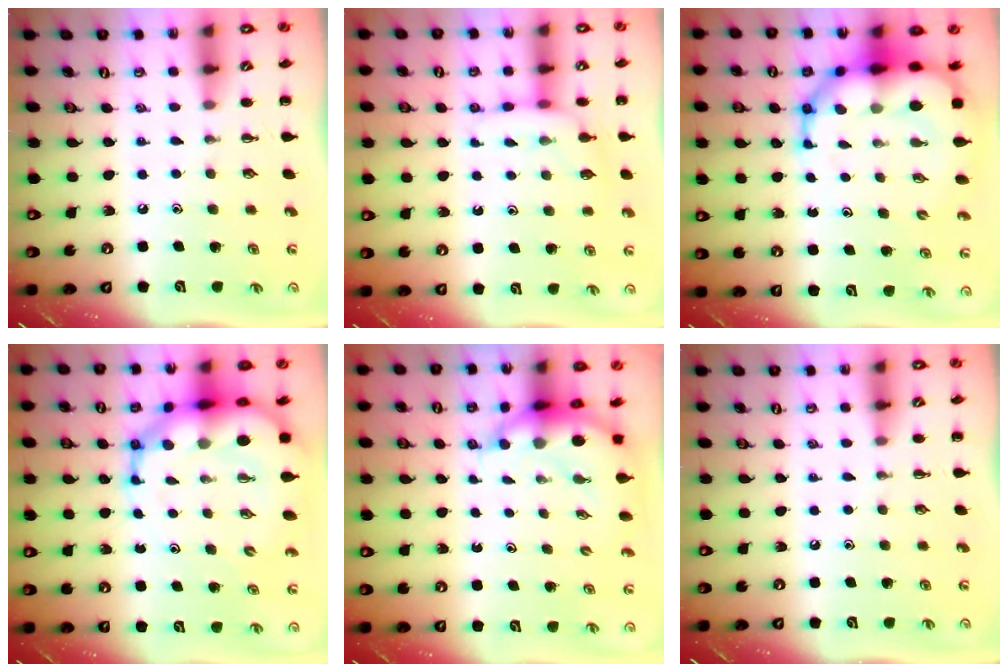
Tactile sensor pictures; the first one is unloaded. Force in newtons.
{"total": 7.7, "press": 7.7, "slide": 0.8}
{"total": 13.4, "press": 12.9, "slide": 3.6}
{"total": 14.3, "press": 13.8, "slide": 4.0}
{"total": 6.6, "press": 6.5, "slide": 1.4}
{"total": 0.0}